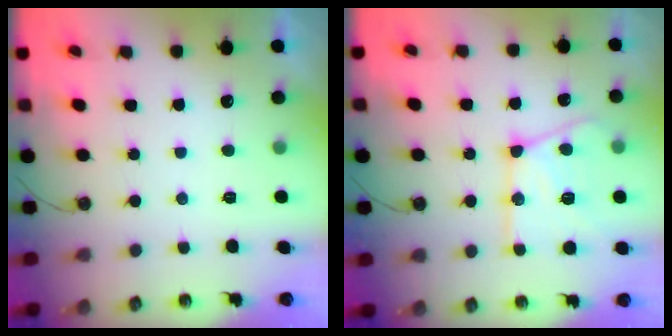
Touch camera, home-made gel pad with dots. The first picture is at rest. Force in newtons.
{"total": 18.4, "press": 18.4, "slide": 1.3}